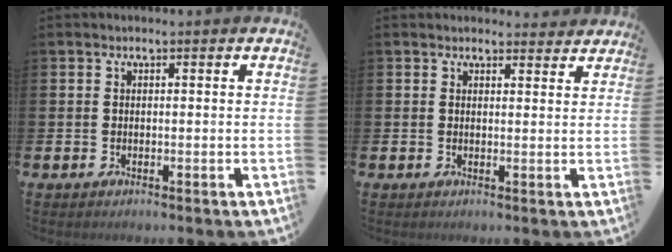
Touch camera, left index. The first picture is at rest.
{"total": 1.9, "force": [1.8, 0.5, -0.1], "torque": [0.007, -0.008, 0.032]}